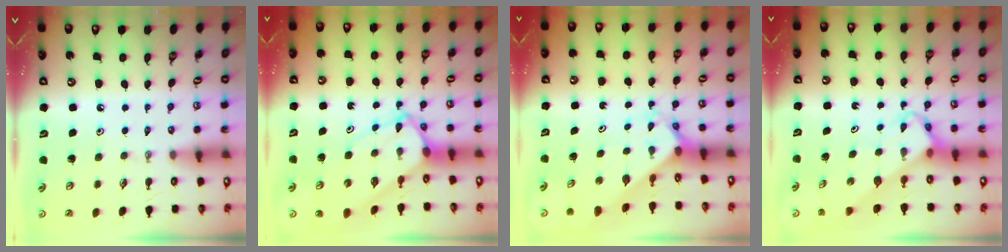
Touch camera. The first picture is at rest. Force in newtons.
{"total": 7.6, "press": 7.5, "slide": 0.8}
{"total": 2.1, "press": 2.1, "slide": 0.2}
{"total": 3.8, "press": 3.8, "slide": 0.1}